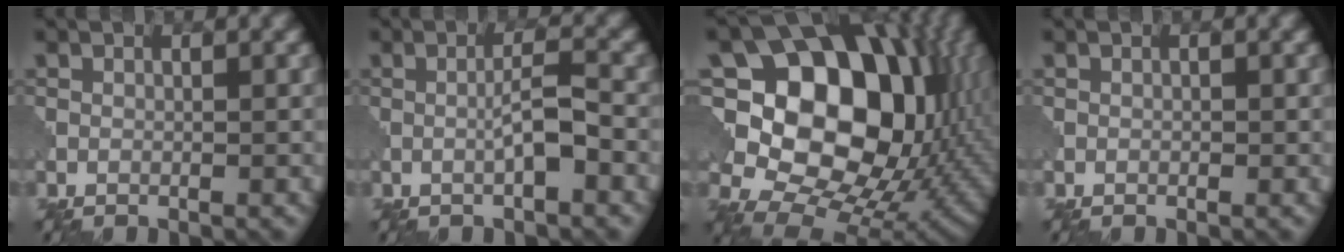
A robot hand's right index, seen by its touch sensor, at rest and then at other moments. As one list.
[{"total": 2.6, "force": [-0.7, 0.2, 2.6], "torque": [-0.045, 0.007, -0.015]}, {"total": 17.0, "force": [2.8, 12.1, 11.6], "torque": [-0.194, 0.018, 0.049]}, {"total": 0.0}]